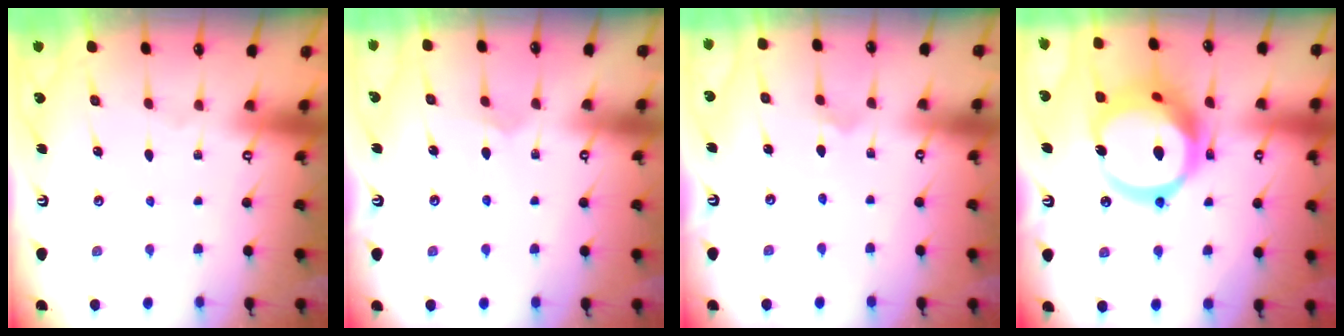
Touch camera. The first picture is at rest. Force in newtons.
{"total": 3.7, "press": 3.7, "slide": 0.3}
{"total": 2.8, "press": 2.8, "slide": 0.4}
{"total": 24.0, "press": 23.9, "slide": 2.6}